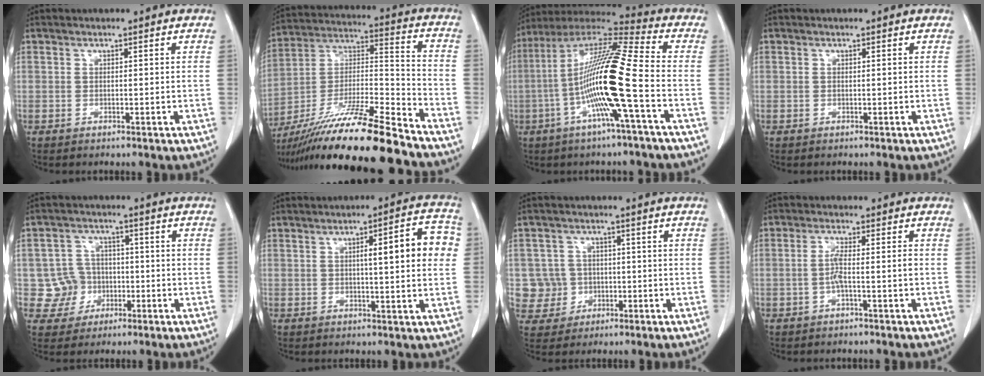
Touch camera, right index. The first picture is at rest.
{"total": 22.8, "force": [-18.4, 0.1, 13.5], "torque": [-0.248, -0.025, -0.331]}
{"total": 17.1, "force": [-3.9, -0.4, 16.6], "torque": [-0.320, 0.005, -0.084]}
{"total": 0.0}
{"total": 5.9, "force": [-1.2, 5.7, 0.3], "torque": [0.000, 0.012, -0.017]}
{"total": 9.0, "force": [1.6, 1.5, 8.7], "torque": [-0.114, 0.020, 0.017]}
{"total": 6.7, "force": [-0.6, 6.6, 0.0], "torque": [-0.002, 0.015, -0.004]}
{"total": 2.8, "force": [-0.9, -0.3, 2.7], "torque": [-0.054, 0.006, -0.015]}